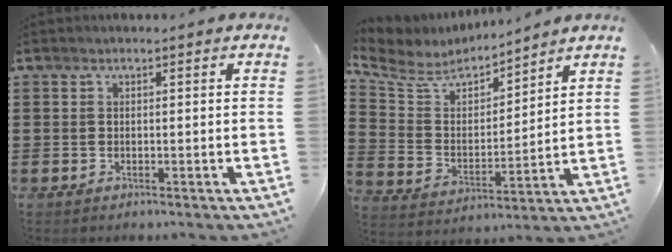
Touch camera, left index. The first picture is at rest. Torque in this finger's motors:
{"motor_torque": [1.13, -1.01, 0.32, 0.16]}